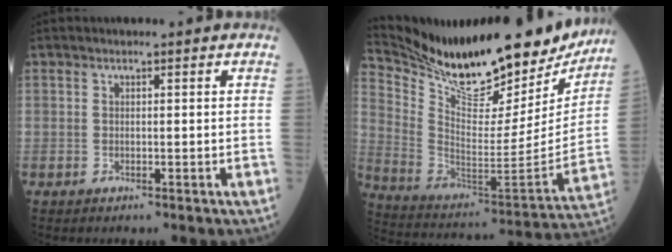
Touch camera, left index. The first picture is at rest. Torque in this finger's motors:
{"motor_torque": [-0.01, -0.57, 0.28, 0.01]}